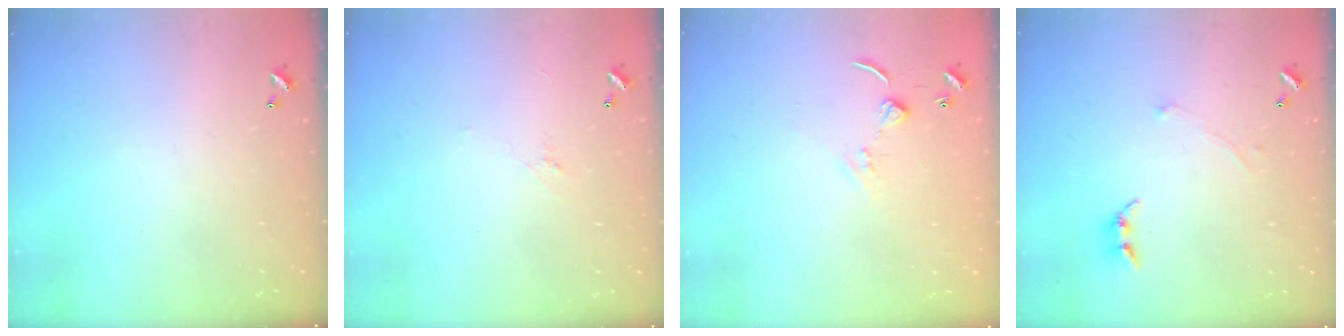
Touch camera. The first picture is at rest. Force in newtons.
{"total": 0.5, "press": 0.0, "slide": 0.5}
{"total": 3.8, "press": 3.7, "slide": 0.6}
{"total": 0.7, "press": 0.3, "slide": 0.6}